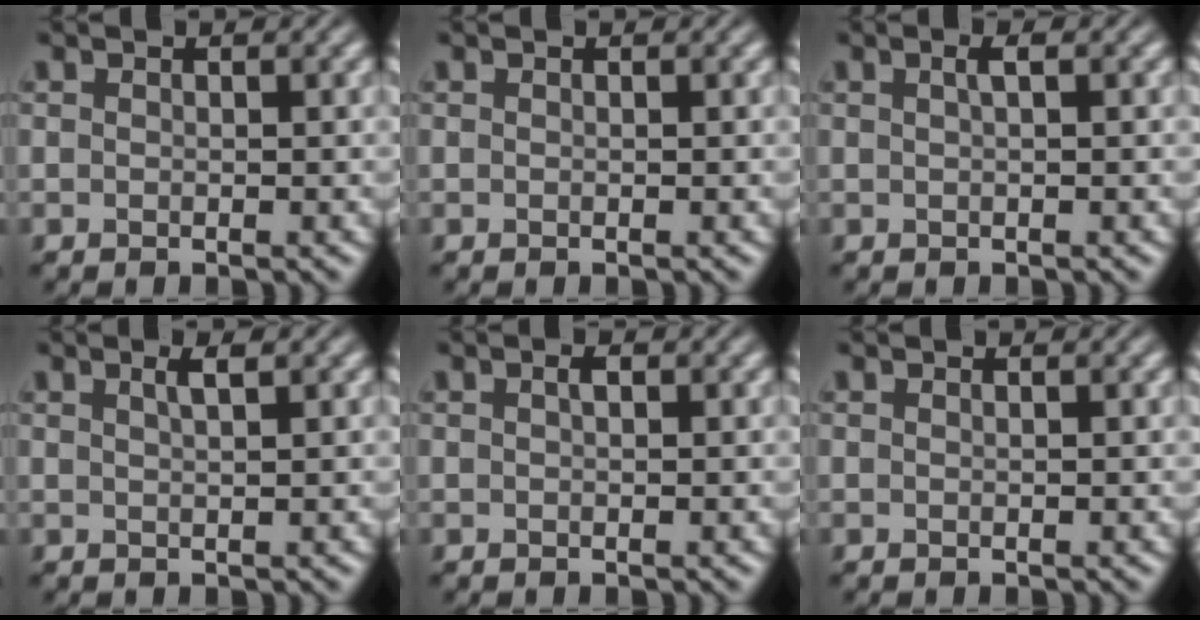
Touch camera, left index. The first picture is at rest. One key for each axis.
{"total": 0.0}
{"total": 1.1, "fx": 0.3, "fy": 0.2, "fz": 1.0, "tx": -0.018, "ty": 0.007, "tz": 0.005}
{"total": 1.5, "fx": 0.8, "fy": 0.4, "fz": 1.2, "tx": -0.016, "ty": 0.005, "tz": 0.011}
{"total": 0.7, "fx": 0.2, "fy": 0.3, "fz": 0.6, "tx": -0.012, "ty": 0.003, "tz": 0.003}
{"total": 0.0}